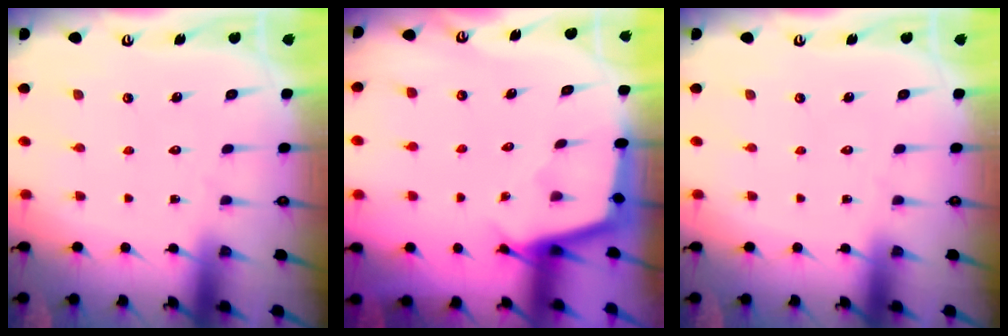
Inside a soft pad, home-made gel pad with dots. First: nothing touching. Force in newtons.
{"total": 2.3, "press": 2.3, "slide": 0.2}
{"total": 0.0}